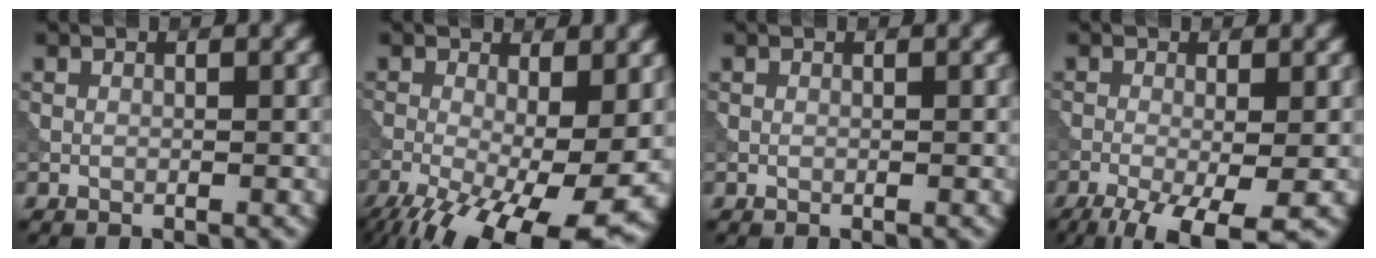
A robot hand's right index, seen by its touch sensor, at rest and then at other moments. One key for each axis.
{"total": 13.9, "fx": -5.2, "fy": 5.3, "fz": 11.8, "tx": -0.206, "ty": -0.030, "tz": -0.076}
{"total": 0.0}
{"total": 7.2, "fx": -3.9, "fy": 1.9, "fz": 5.7, "tx": -0.102, "ty": -0.017, "tz": -0.065}